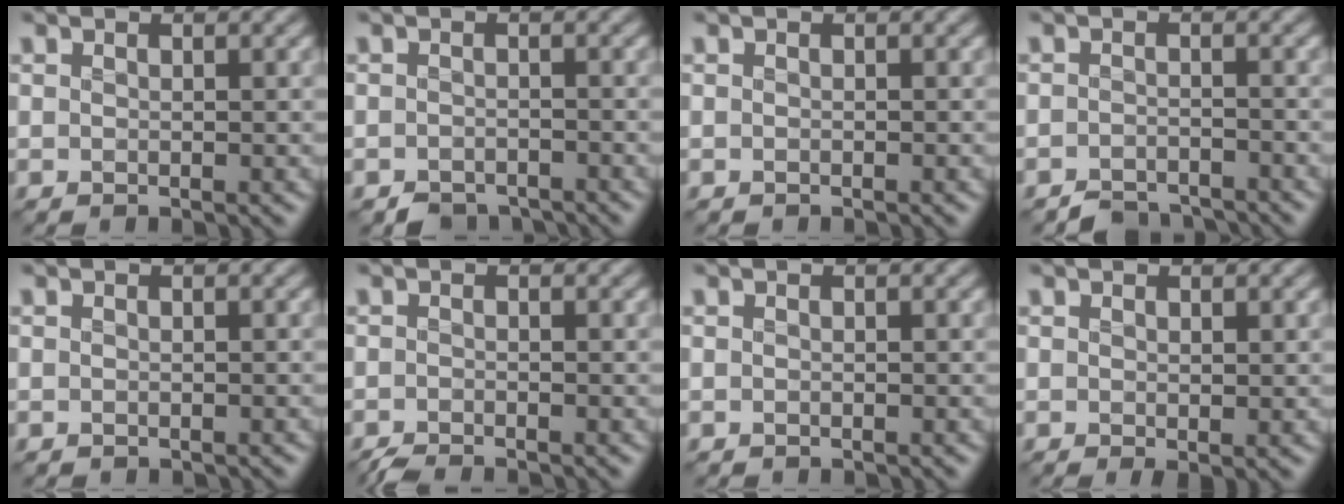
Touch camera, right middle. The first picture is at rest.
{"total": 2.4, "force": [-2.3, 0.7, 0.1], "torque": [0.001, -0.006, -0.038]}
{"total": 0.0}
{"total": 2.9, "force": [-2.8, 0.4, 0.1], "torque": [0.001, 0.001, -0.047]}
{"total": 0.0}
{"total": 2.1, "force": [-2.1, 0.2, 0.3], "torque": [-0.001, -0.010, -0.038]}
{"total": 0.0}
{"total": 0.6, "force": [0.3, 0.1, 0.6], "torque": [-0.013, -0.002, 0.010]}